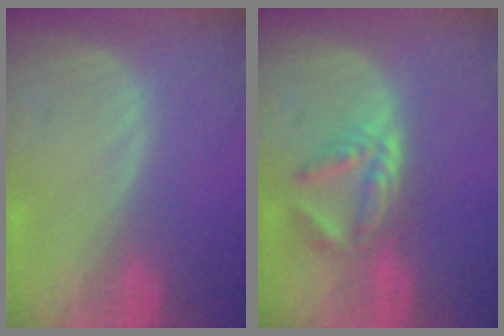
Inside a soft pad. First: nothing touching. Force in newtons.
{"total": 5.9, "press": 4.9, "slide": 3.2}